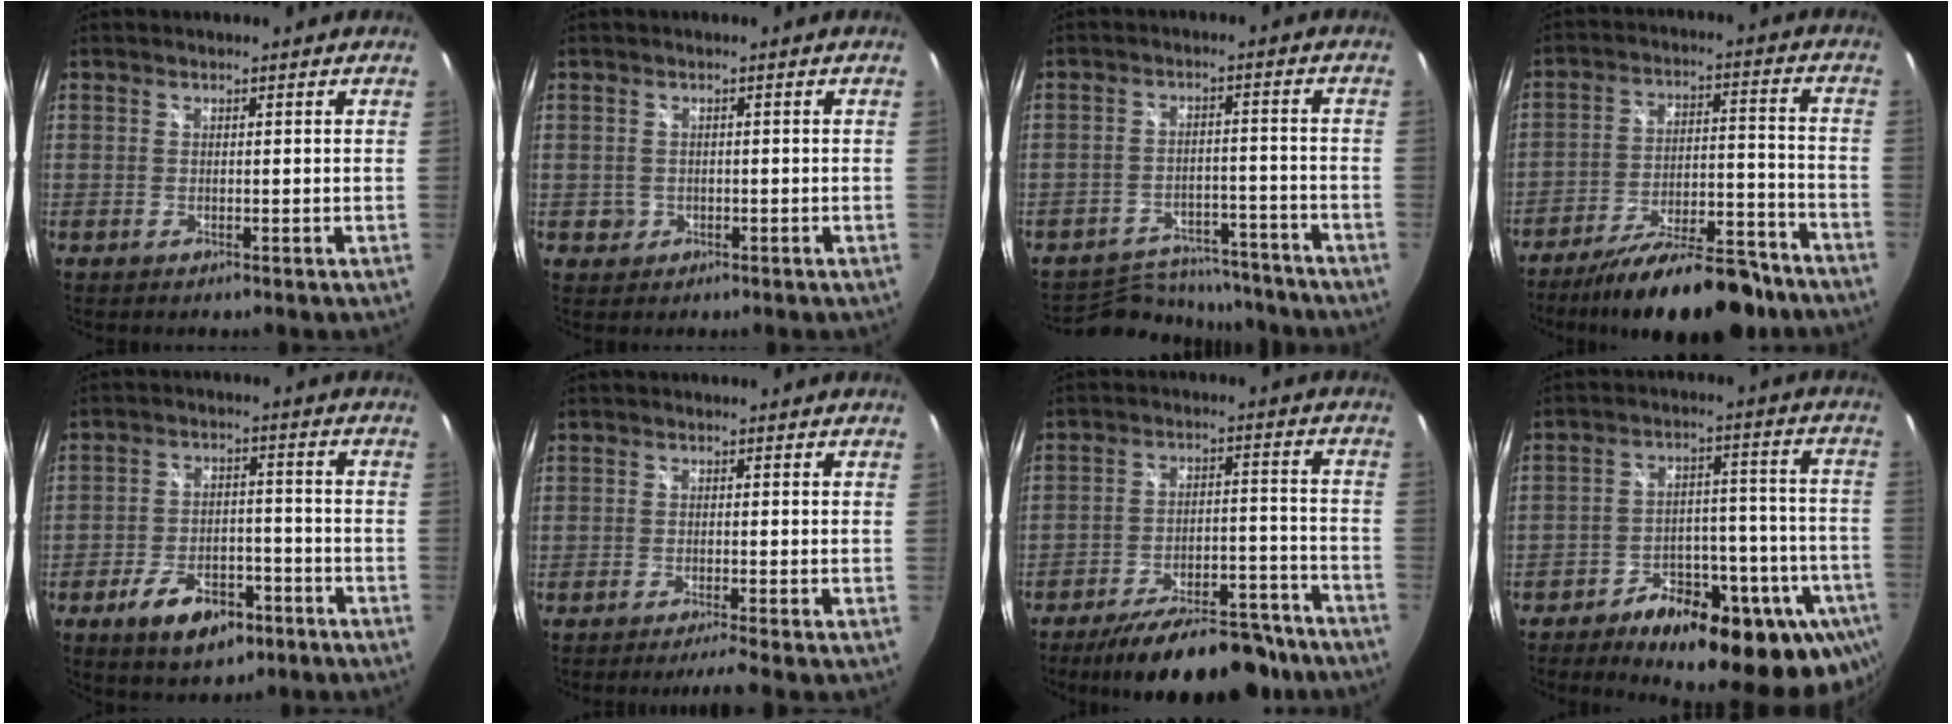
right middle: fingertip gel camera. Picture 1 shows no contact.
{"total": 1.8, "force": [-0.3, 1.8, 0.3], "torque": [-0.004, -0.002, -0.003]}
{"total": 13.5, "force": [-12.5, 4.5, 2.7], "torque": [-0.062, 0.022, -0.163]}
{"total": 19.7, "force": [-16.1, 5.2, 10.1], "torque": [-0.168, -0.010, -0.230]}
{"total": 10.5, "force": [-6.1, 5.3, 6.7], "torque": [-0.136, 0.007, -0.089]}
{"total": 3.2, "force": [-2.8, -1.1, 1.2], "torque": [-0.026, -0.009, -0.049]}
{"total": 19.4, "force": [-16.3, 5.8, 8.8], "torque": [-0.146, 0.005, -0.218]}
{"total": 25.3, "force": [-16.0, 11.2, 16.1], "torque": [-0.213, 0.009, -0.206]}